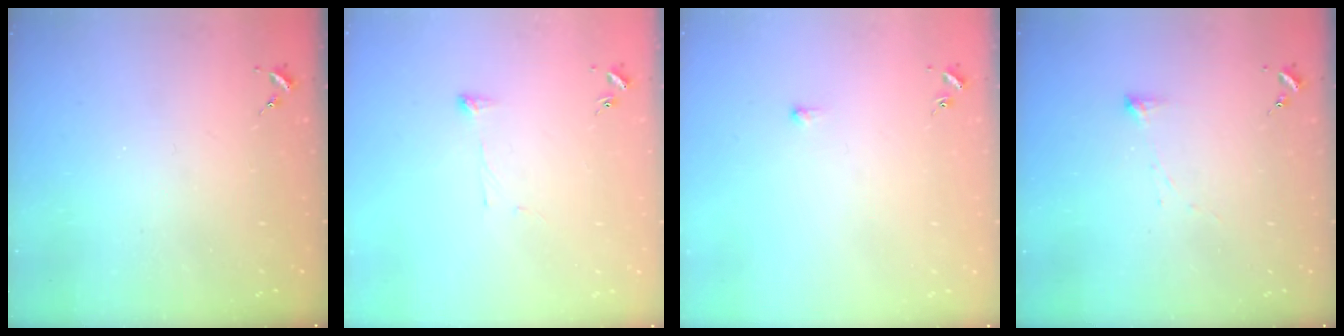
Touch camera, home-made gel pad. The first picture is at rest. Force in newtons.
{"total": 3.8, "press": 3.8, "slide": 0.6}
{"total": 2.9, "press": 2.8, "slide": 0.6}
{"total": 3.5, "press": 3.5, "slide": 0.3}